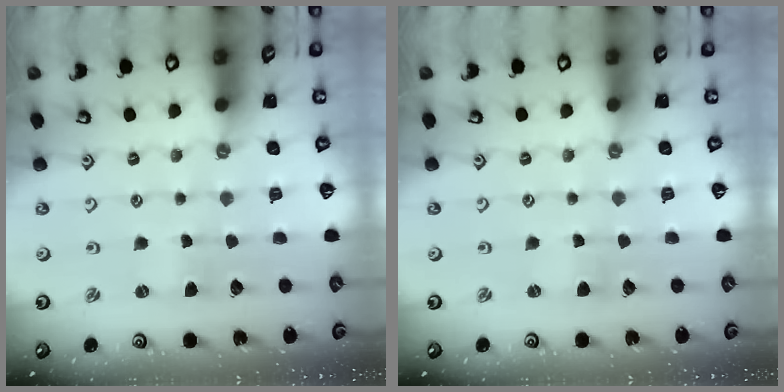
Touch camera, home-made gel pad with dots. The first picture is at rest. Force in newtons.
{"total": 0.9, "press": 0.9, "slide": 0.0}